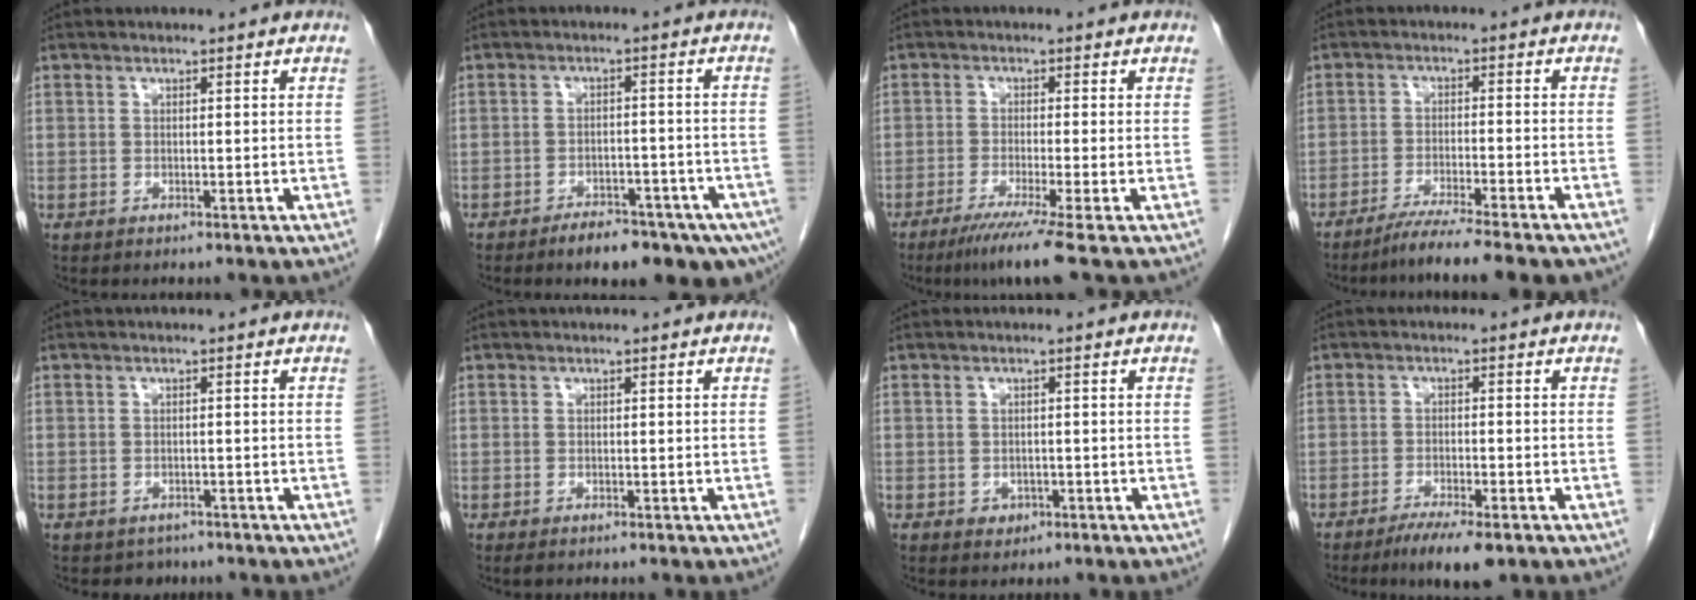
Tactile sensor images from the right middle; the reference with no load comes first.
{"total": 10.8, "force": [-7.7, 3.8, 6.6], "torque": [-0.071, 0.006, -0.108]}
{"total": 6.7, "force": [-4.5, -1.6, 4.7], "torque": [-0.074, -0.023, -0.081]}
{"total": 10.3, "force": [-8.7, -0.1, 5.5], "torque": [-0.070, -0.023, -0.132]}
{"total": 2.0, "force": [-1.4, 1.4, 0.0], "torque": [-0.008, 0.003, -0.019]}
{"total": 0.6, "force": [-0.4, 0.2, 0.4], "torque": [-0.008, -0.001, -0.005]}
{"total": 1.5, "force": [-0.6, 1.3, 0.5], "torque": [-0.009, 0.003, -0.002]}
{"total": 5.8, "force": [-3.9, 1.1, 4.2], "torque": [-0.068, -0.011, -0.058]}